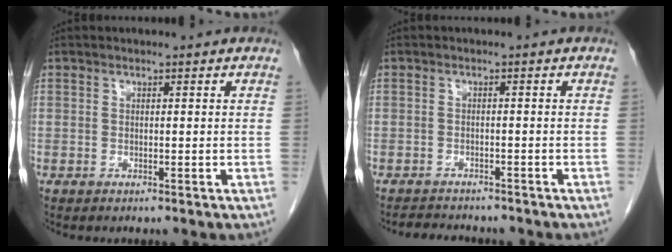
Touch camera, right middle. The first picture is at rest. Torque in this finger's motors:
{"motor_torque": [0.02, 0.00, 0.00, 0.01]}